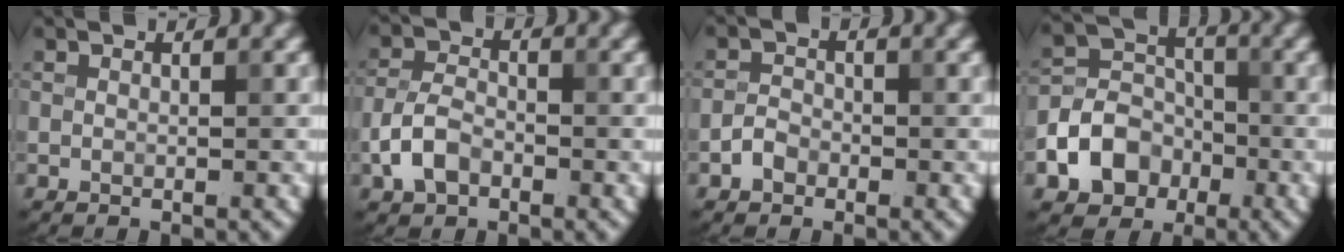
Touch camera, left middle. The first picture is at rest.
{"total": 3.2, "force": [-1.6, 2.1, 2.0], "torque": [-0.037, 0.006, -0.039]}
{"total": 1.5, "force": [-0.9, 1.1, 0.6], "torque": [-0.007, 0.006, -0.020]}
{"total": 5.8, "force": [-2.4, 4.6, 2.6], "torque": [-0.036, 0.001, -0.057]}